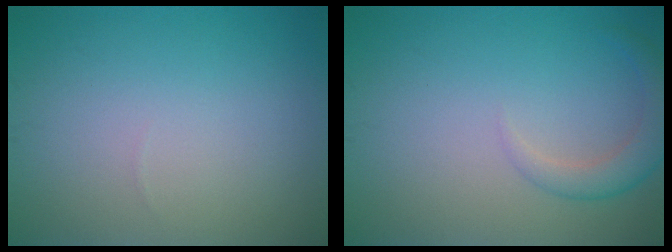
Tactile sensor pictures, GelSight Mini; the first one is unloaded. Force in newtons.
{"total": 2.6, "press": 2.5, "slide": 0.2}